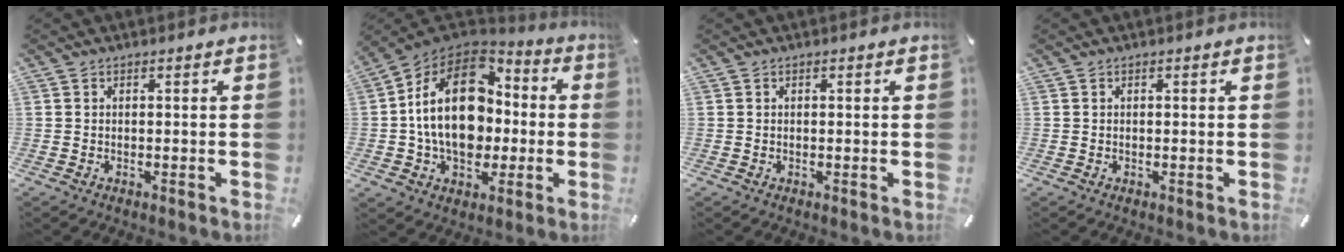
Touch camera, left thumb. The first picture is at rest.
{"total": 22.1, "force": [0.6, 15.8, 15.4], "torque": [-0.286, 0.010, 0.010]}
{"total": 0.0}
{"total": 0.0}